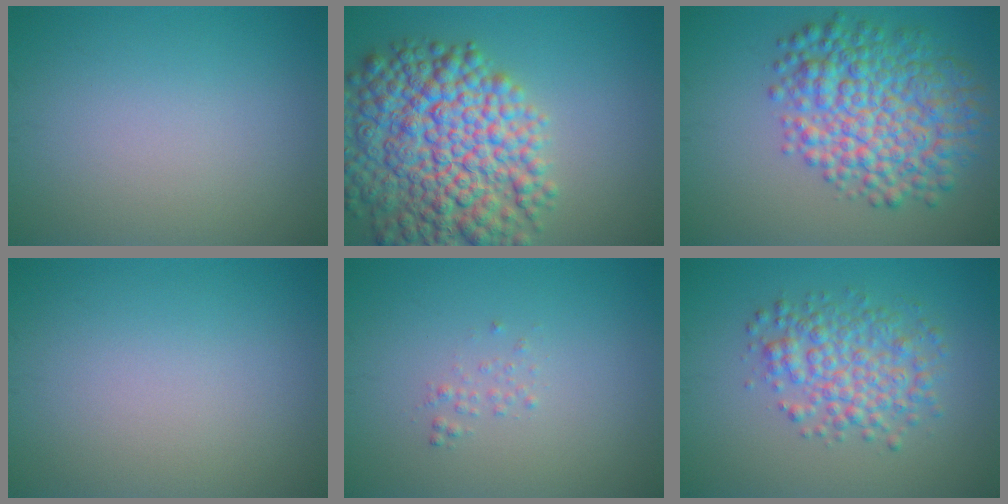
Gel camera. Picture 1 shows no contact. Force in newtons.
{"total": 12.3, "press": 12.3, "slide": 0.5}
{"total": 8.6, "press": 8.6, "slide": 0.1}
{"total": 0.0}
{"total": 0.7, "press": 0.7, "slide": 0.1}
{"total": 4.7, "press": 4.7, "slide": 0.1}